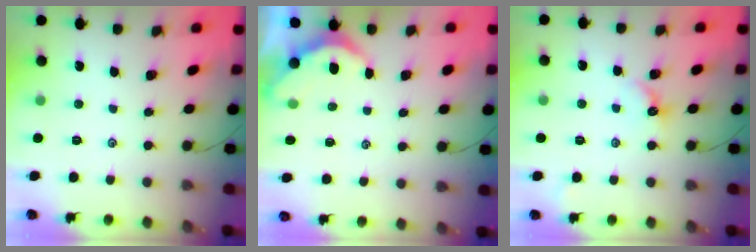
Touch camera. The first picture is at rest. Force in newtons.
{"total": 3.3, "press": 3.3, "slide": 0.3}
{"total": 5.4, "press": 5.4, "slide": 0.6}